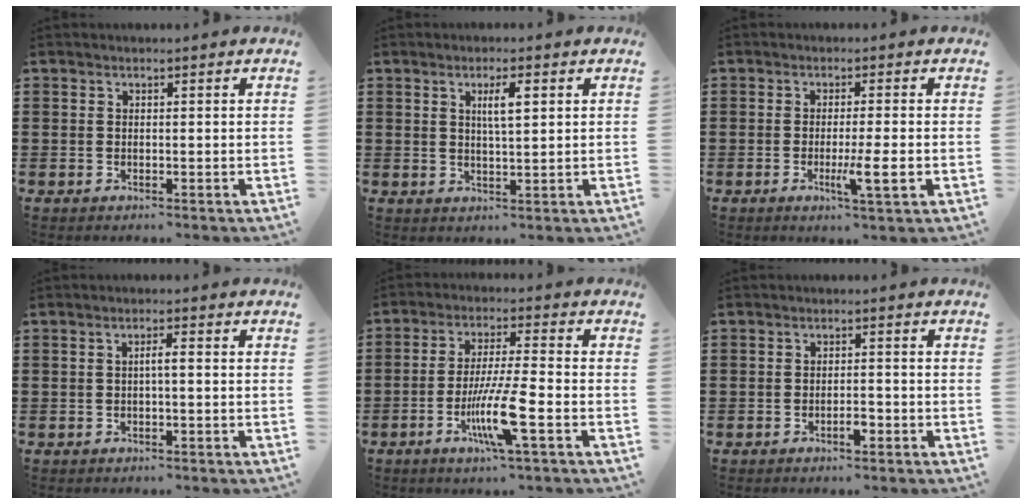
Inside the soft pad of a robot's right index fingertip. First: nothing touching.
{"total": 3.5, "force": [1.2, 0.7, 3.3], "torque": [-0.059, 0.002, 0.016]}
{"total": 4.8, "force": [-1.4, 0.0, 4.6], "torque": [-0.083, -0.017, -0.025]}
{"total": 1.7, "force": [-0.3, 0.1, 1.7], "torque": [-0.031, 0.000, -0.006]}
{"total": 9.7, "force": [-3.8, 0.7, 8.9], "torque": [-0.177, -0.016, -0.073]}
{"total": 2.3, "force": [-1.2, 0.8, 1.8], "torque": [-0.033, 0.002, -0.023]}